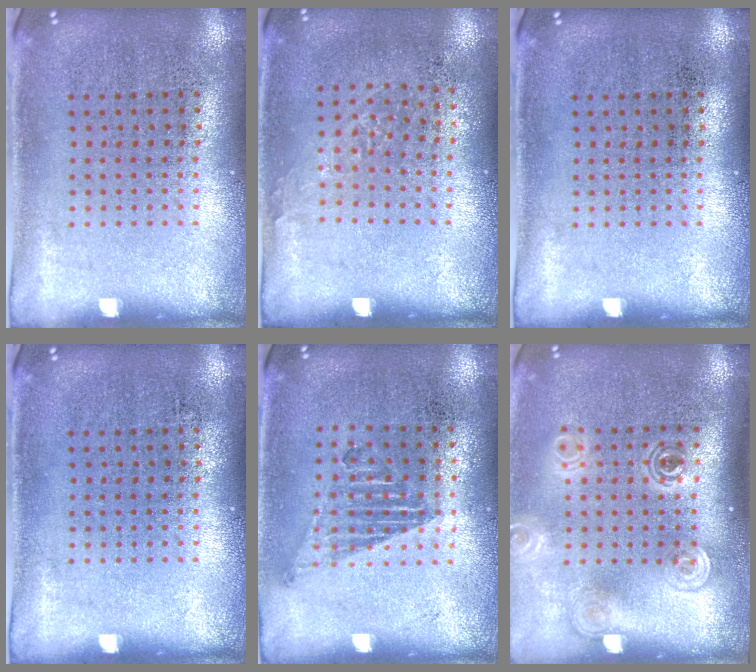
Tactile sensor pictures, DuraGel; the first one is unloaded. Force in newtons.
{"total": 0.9, "press": 0.7, "slide": 0.5}
{"total": 0.0}
{"total": 0.0}
{"total": 1.0, "press": 0.9, "slide": 0.4}
{"total": 1.9, "press": 1.4, "slide": 1.2}